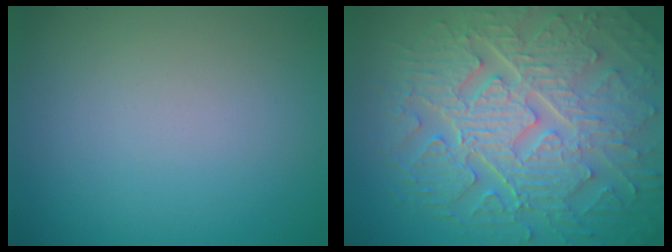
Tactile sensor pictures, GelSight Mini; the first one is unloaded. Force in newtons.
{"total": 10.6, "press": 7.0, "slide": 7.9}